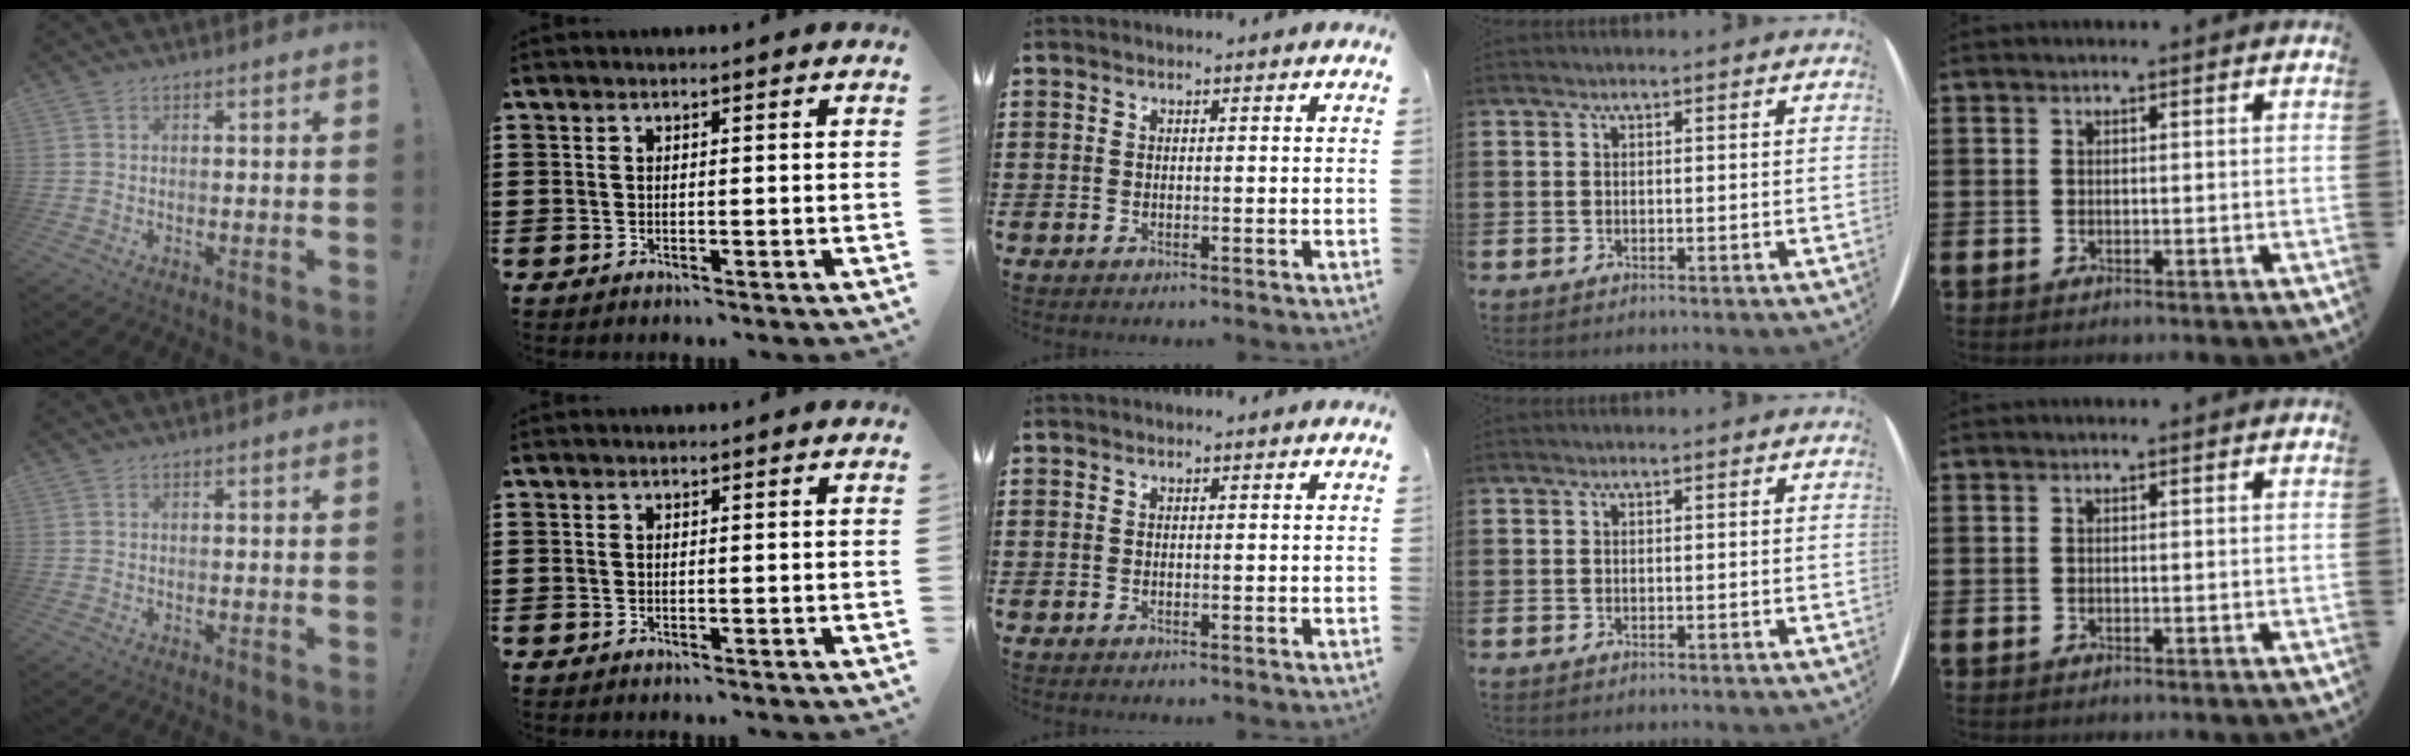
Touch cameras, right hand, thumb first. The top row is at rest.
{}